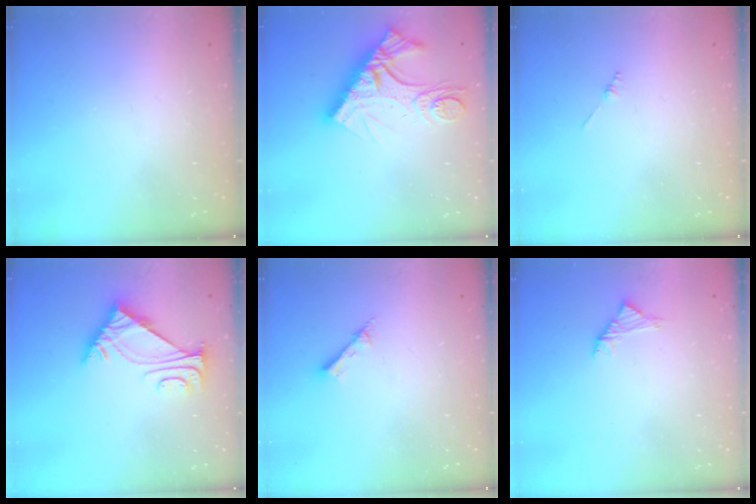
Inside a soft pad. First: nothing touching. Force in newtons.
{"total": 14.2, "press": 14.1, "slide": 1.5}
{"total": 0.8, "press": 0.8, "slide": 0.2}
{"total": 6.3, "press": 6.3, "slide": 0.9}
{"total": 2.8, "press": 2.7, "slide": 0.4}
{"total": 2.8, "press": 2.6, "slide": 0.8}